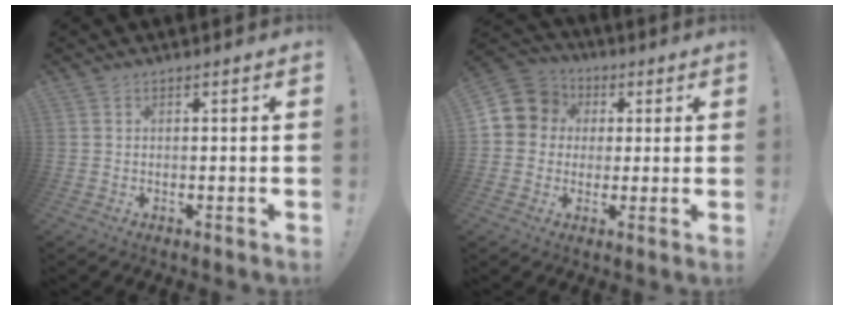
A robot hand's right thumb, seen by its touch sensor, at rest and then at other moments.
{"total": 9.6, "force": [1.8, 9.0, 2.8], "torque": [-0.052, 0.002, 0.041]}